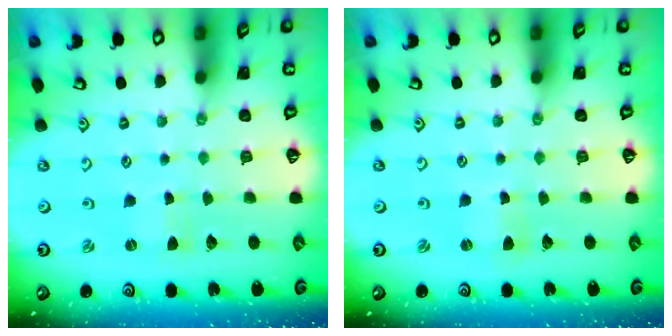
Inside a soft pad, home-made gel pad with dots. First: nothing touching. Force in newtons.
{"total": 0.9, "press": 0.9, "slide": 0.2}